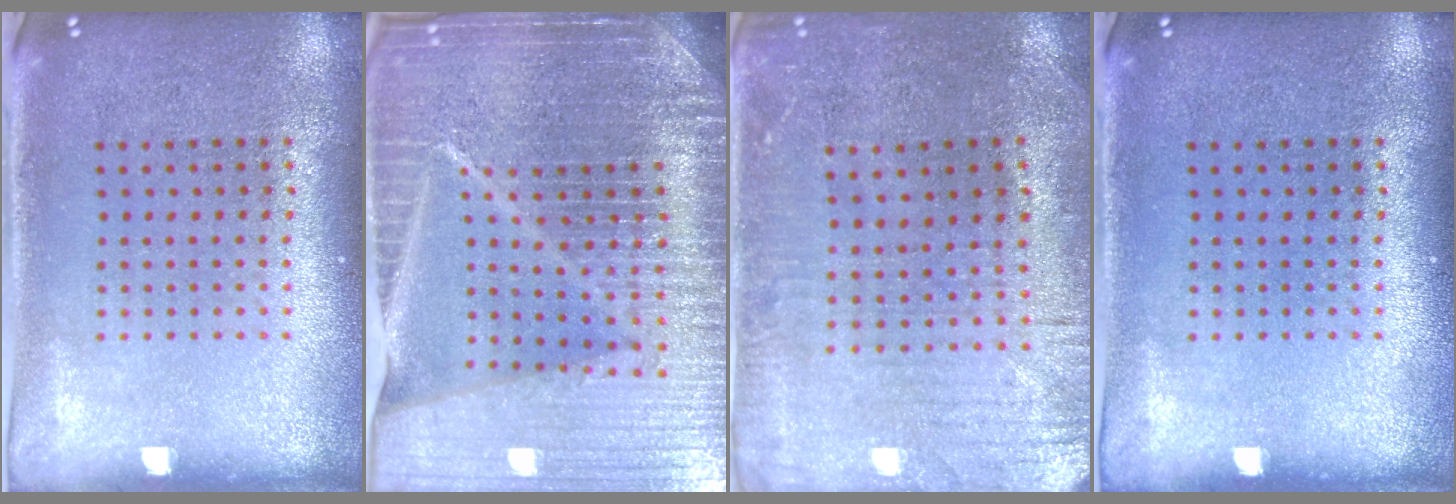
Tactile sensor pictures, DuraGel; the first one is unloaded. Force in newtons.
{"total": 7.2, "press": 6.1, "slide": 3.7}
{"total": 0.9, "press": 0.7, "slide": 0.6}
{"total": 0.0}